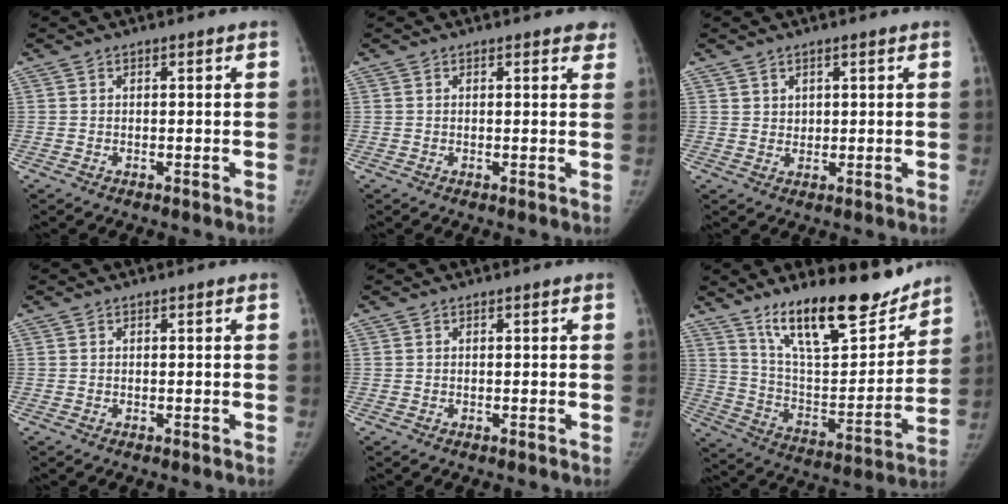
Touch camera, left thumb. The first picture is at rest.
{"total": 2.0, "force": [1.5, 0.8, 1.0], "torque": [0.007, -0.003, 0.011]}
{"total": 1.8, "force": [1.2, 1.3, 0.2], "torque": [0.012, -0.008, 0.017]}
{"total": 0.0}
{"total": 0.0}
{"total": 21.9, "force": [16.5, 6.7, 12.8], "torque": [-0.160, -0.096, 0.277]}